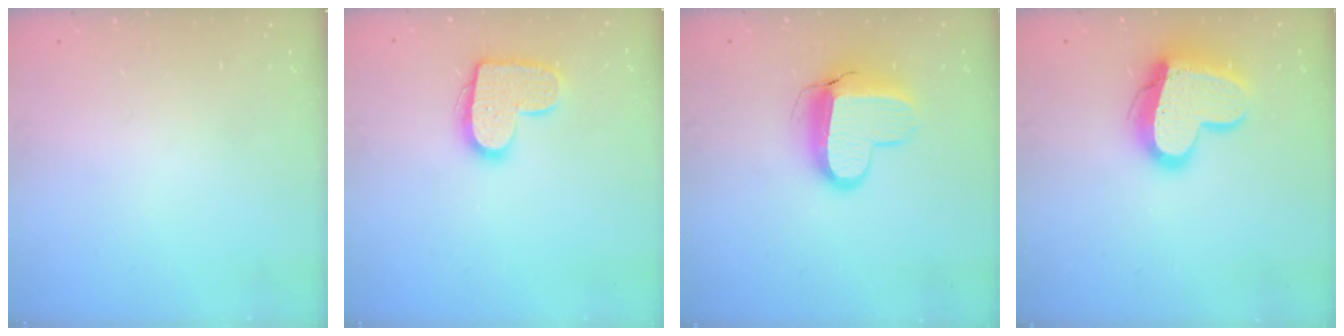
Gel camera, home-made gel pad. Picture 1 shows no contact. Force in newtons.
{"total": 13.2, "press": 13.2, "slide": 0.7}
{"total": 12.8, "press": 12.8, "slide": 1.0}
{"total": 16.7, "press": 16.7, "slide": 1.1}